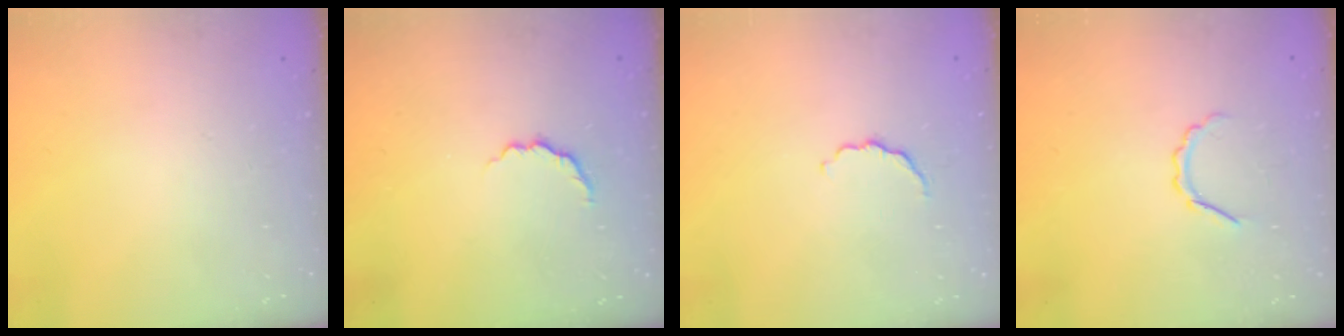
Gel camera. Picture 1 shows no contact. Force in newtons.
{"total": 3.4, "press": 3.3, "slide": 0.8}
{"total": 4.1, "press": 4.0, "slide": 1.0}
{"total": 3.7, "press": 3.6, "slide": 0.6}